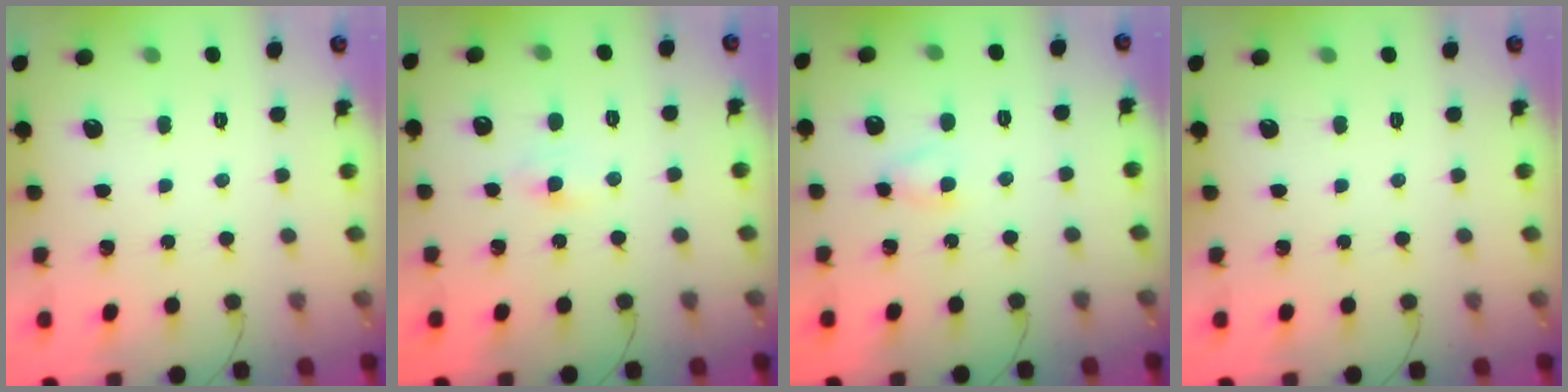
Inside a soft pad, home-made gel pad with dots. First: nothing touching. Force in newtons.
{"total": 2.4, "press": 2.2, "slide": 0.9}
{"total": 3.1, "press": 3.0, "slide": 0.8}
{"total": 0.0}